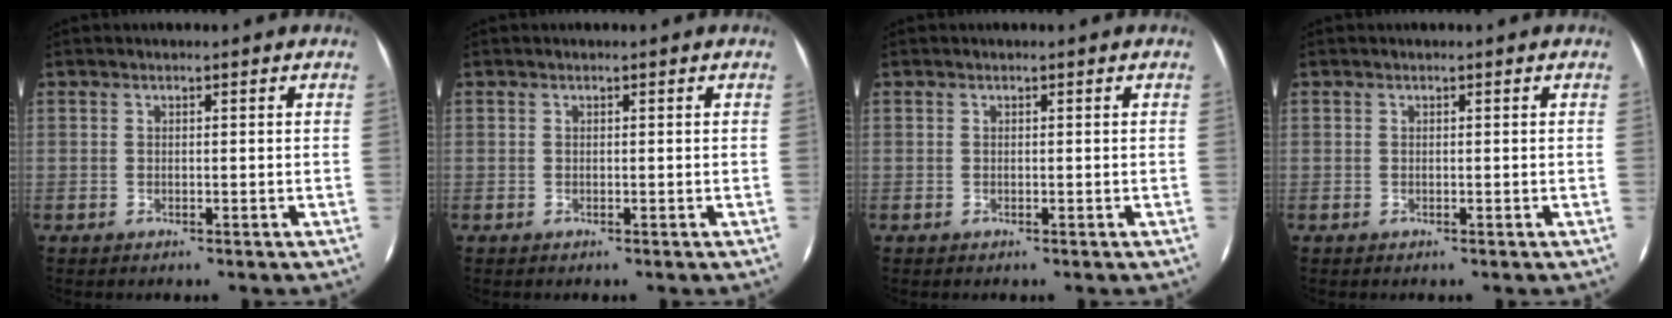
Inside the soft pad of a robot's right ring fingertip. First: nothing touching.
{"total": 0.0}
{"total": 0.0}
{"total": 0.0}